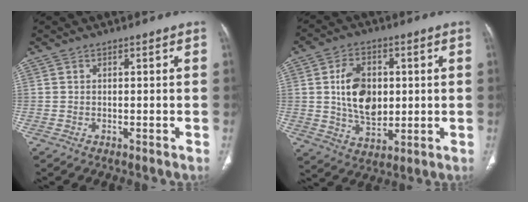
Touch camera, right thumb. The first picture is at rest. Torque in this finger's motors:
{"motor_torque": [1.54, 1.33, 1.26, -0.77, 0.18]}